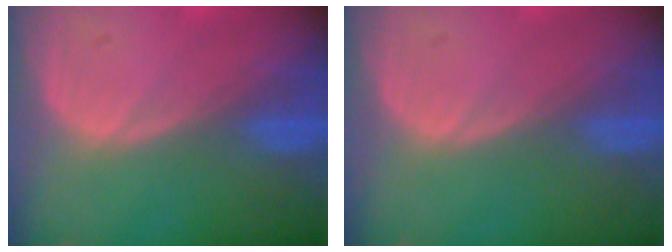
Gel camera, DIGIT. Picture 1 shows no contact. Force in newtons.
{"total": 0.0}